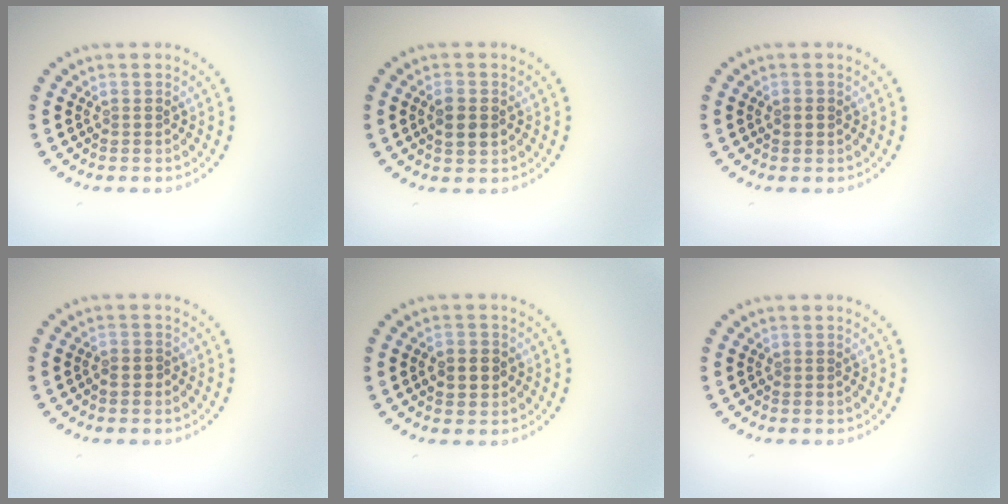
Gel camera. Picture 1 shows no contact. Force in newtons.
{"total": 2.1, "press": 2.1, "slide": 0.2}
{"total": 1.1, "press": 1.1, "slide": 0.2}
{"total": 0.6, "press": 0.5, "slide": 0.3}
{"total": 2.5, "press": 2.5, "slide": 0.3}
{"total": 0.0}